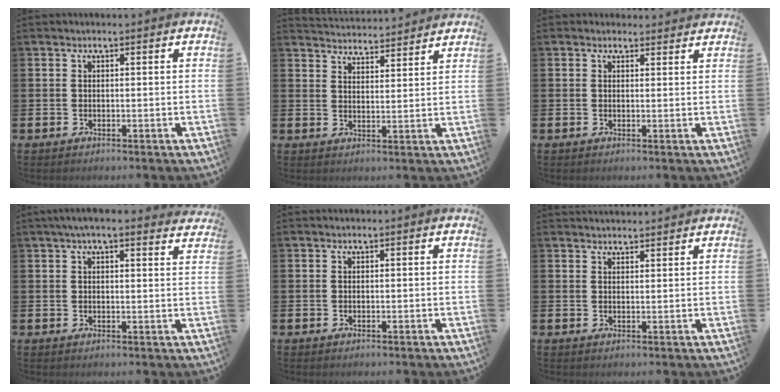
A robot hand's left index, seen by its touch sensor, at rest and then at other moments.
{"total": 4.2, "force": [4.2, 0.1, -0.4], "torque": [0.003, -0.033, 0.074]}
{"total": 1.2, "force": [1.1, 0.5, 0.0], "torque": [0.012, 0.000, 0.017]}
{"total": 3.7, "force": [3.3, 0.6, 1.7], "torque": [-0.032, -0.008, 0.058]}
{"total": 0.0}
{"total": 2.1, "force": [2.1, 0.3, 0.0], "torque": [0.011, -0.012, 0.036]}